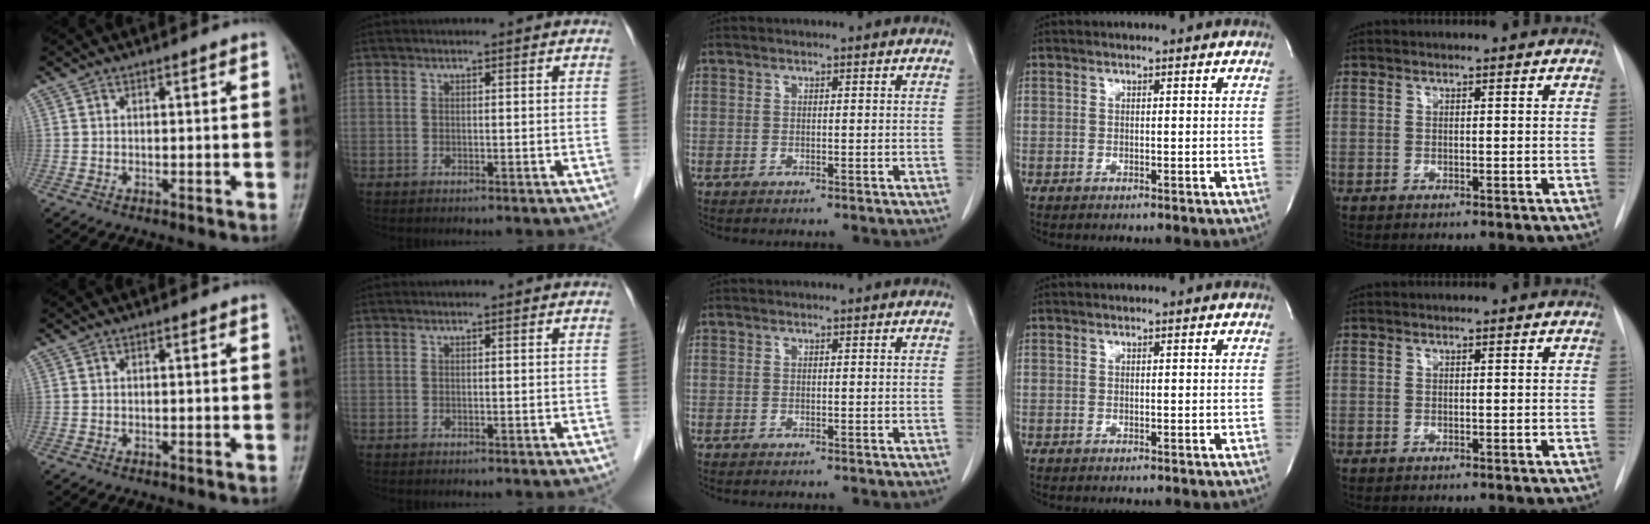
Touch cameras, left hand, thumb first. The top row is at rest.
{}